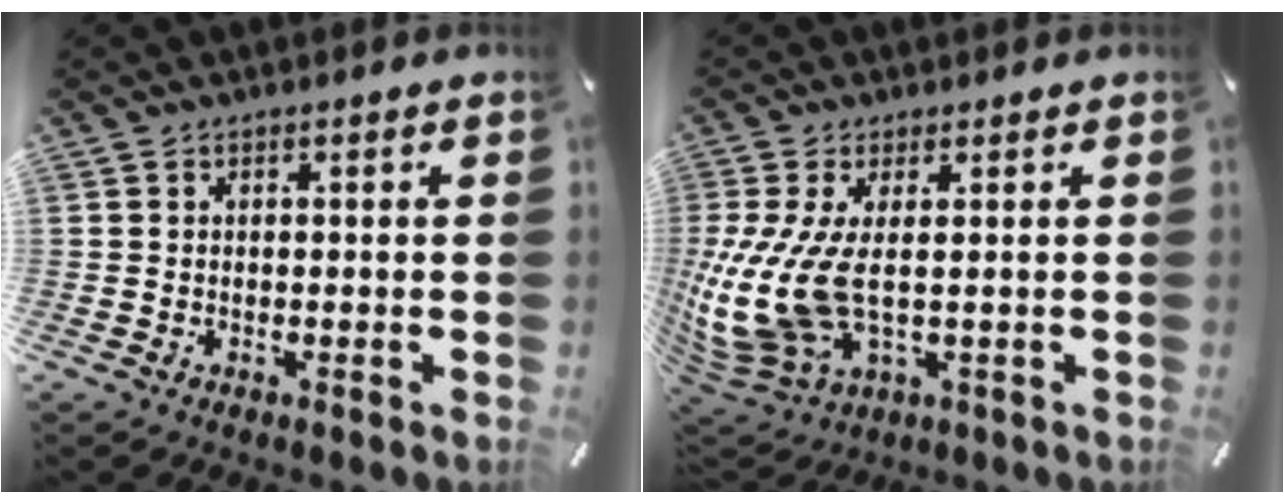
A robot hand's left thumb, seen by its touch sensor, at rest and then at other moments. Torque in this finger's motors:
{"motor_torque": [0.45, 1.53, 2.76, 0.00, 1.04]}